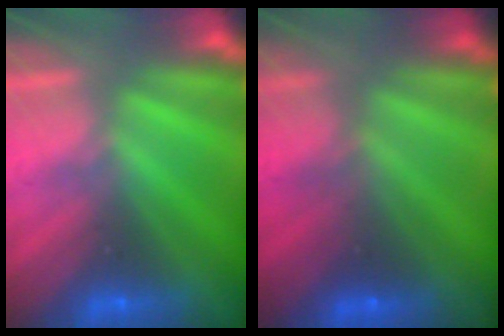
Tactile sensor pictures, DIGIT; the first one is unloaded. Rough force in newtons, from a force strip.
{"total": 2.8}